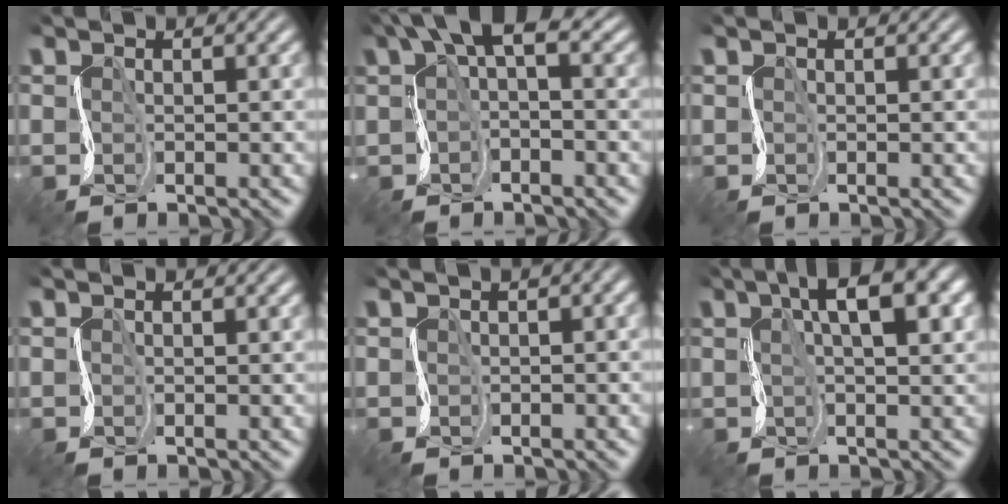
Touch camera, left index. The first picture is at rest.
{"total": 4.8, "force": [1.8, 1.9, 4.0], "torque": [-0.064, 0.016, 0.019]}
{"total": 0.0}
{"total": 0.0}
{"total": 3.7, "force": [1.2, 1.9, 3.0], "torque": [-0.046, 0.016, 0.010]}
{"total": 7.0, "force": [2.5, 2.4, 6.1], "torque": [-0.094, 0.016, 0.031]}